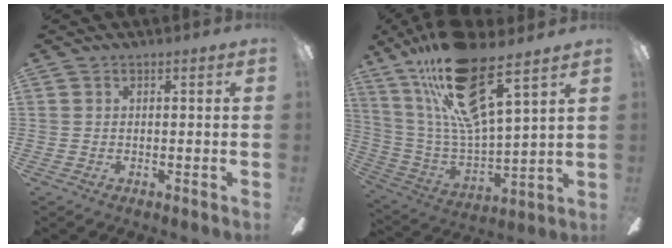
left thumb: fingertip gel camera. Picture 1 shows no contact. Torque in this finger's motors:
{"motor_torque": [0.45, 0.47, 1.64, -1.13, 0.32]}